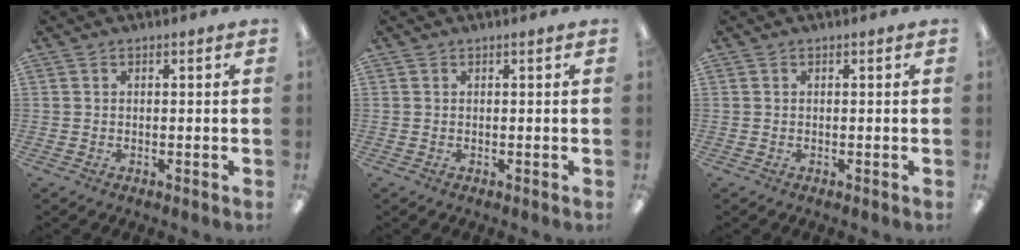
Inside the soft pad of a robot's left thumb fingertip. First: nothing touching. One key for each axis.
{"total": 0.0}
{"total": 0.0}